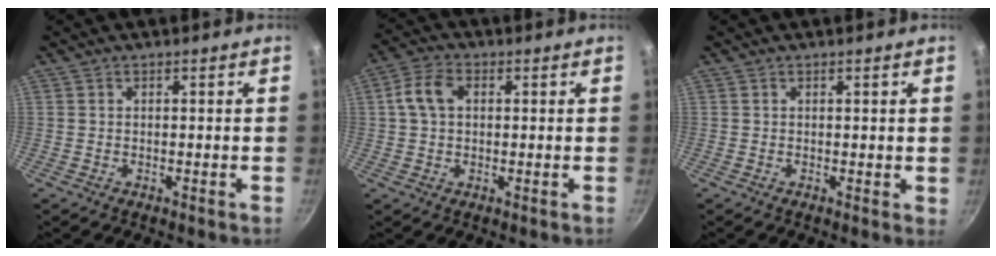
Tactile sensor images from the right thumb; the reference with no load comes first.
{"total": 6.2, "force": [1.1, 4.3, 4.3], "torque": [-0.080, 0.017, 0.013]}
{"total": 0.9, "force": [0.2, 0.4, 0.7], "torque": [-0.005, -0.002, 0.003]}